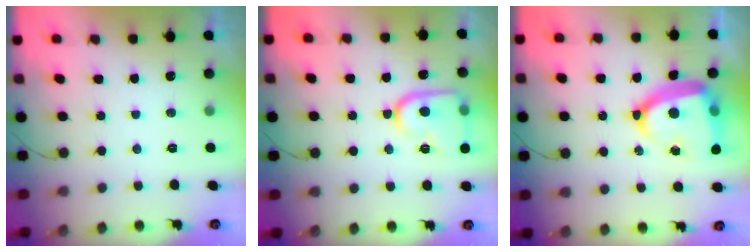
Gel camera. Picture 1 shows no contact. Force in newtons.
{"total": 15.2, "press": 15.1, "slide": 1.3}
{"total": 18.5, "press": 18.4, "slide": 1.5}